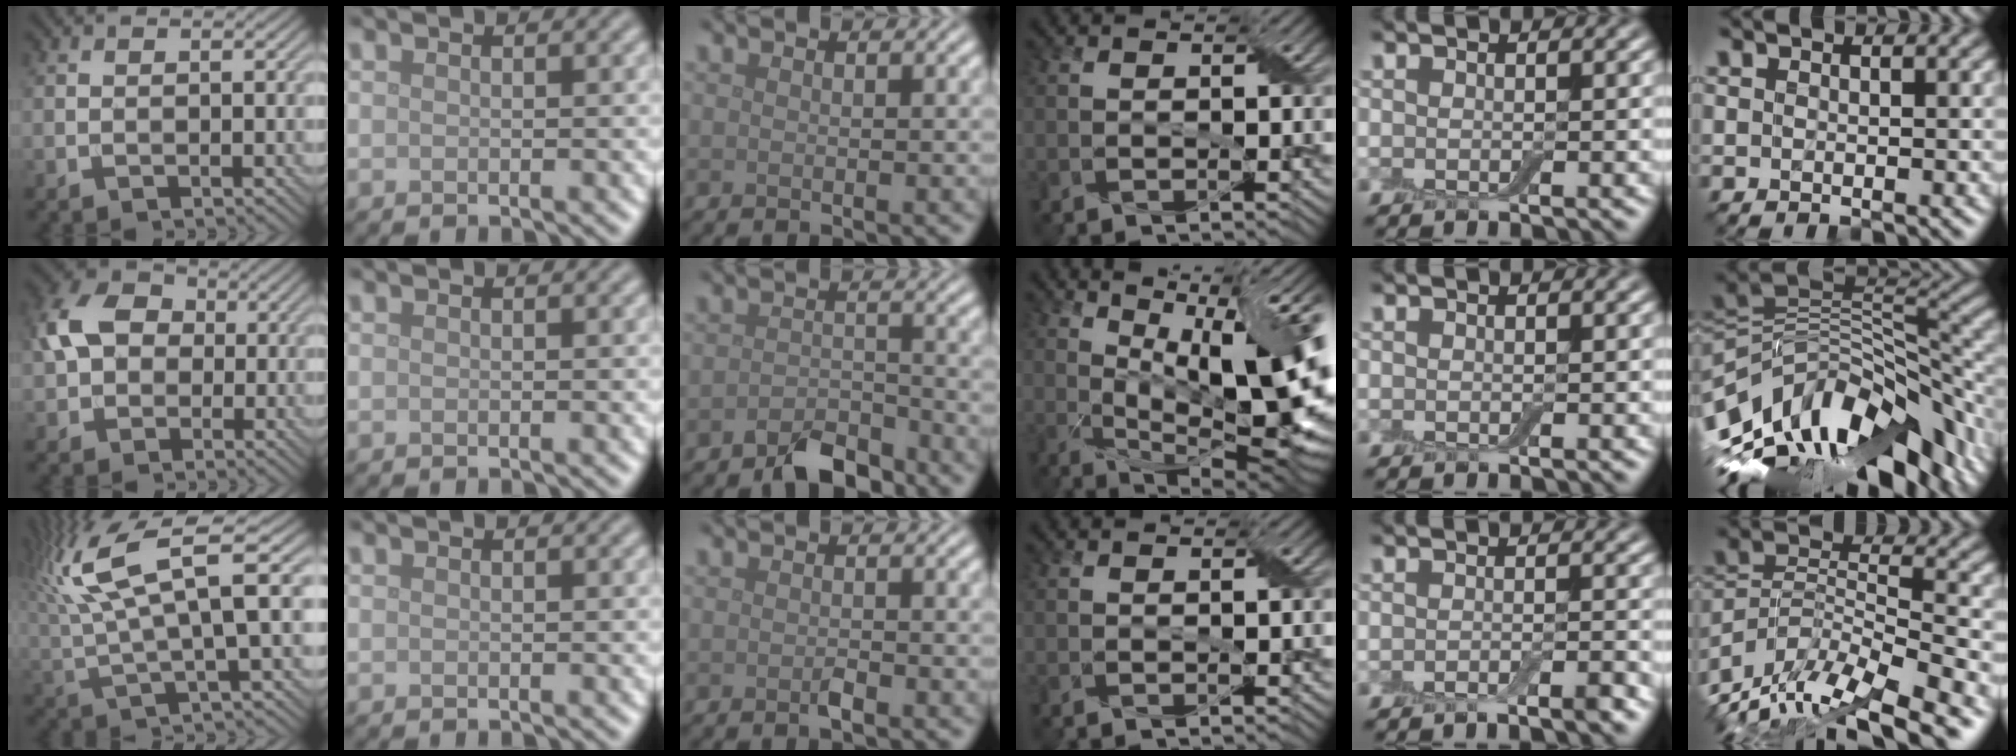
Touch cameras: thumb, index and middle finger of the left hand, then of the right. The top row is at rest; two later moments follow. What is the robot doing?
{"motion": "peel", "object": "aluminum foil"}